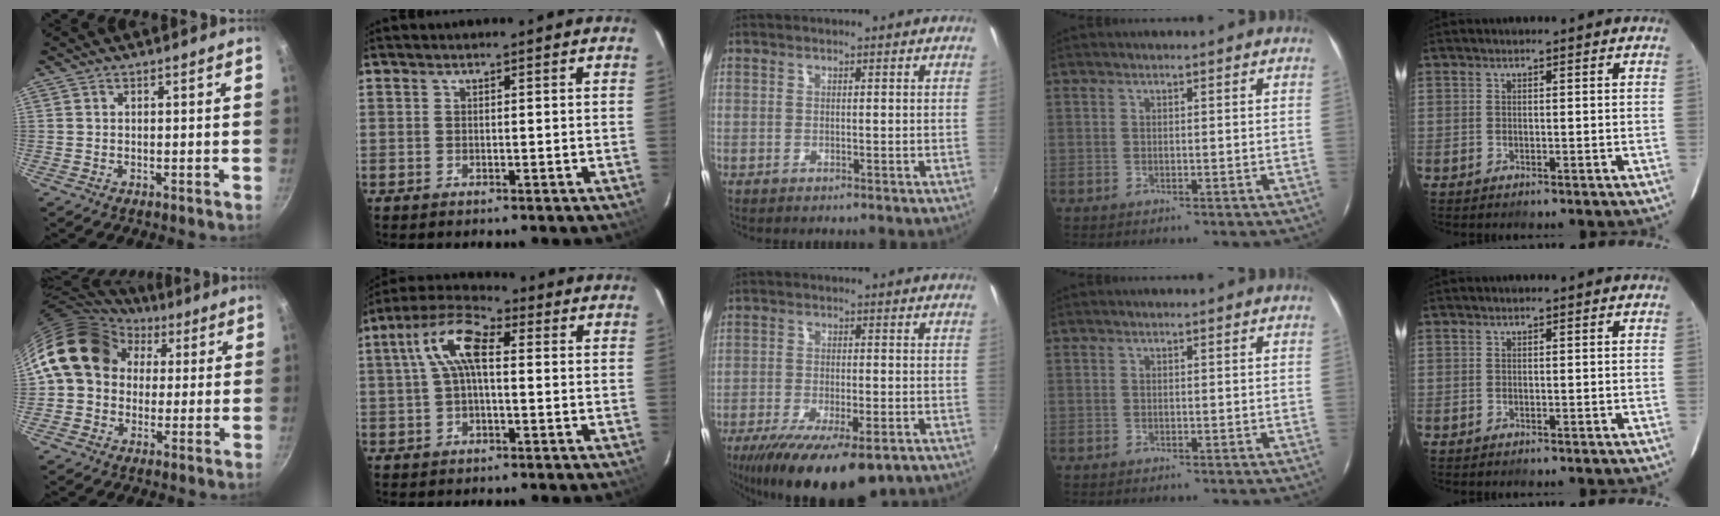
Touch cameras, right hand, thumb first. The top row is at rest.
{"thumb": {"total": 15.4, "force": [4.1, 12.4, 8.1], "torque": [-0.109, 0.027, 0.058]}, "index": {"total": 9.3, "force": [1.2, 3.9, 8.3], "torque": [-0.169, 0.030, 0.017]}, "middle": {"total": 17.6, "force": [-11.6, 5.8, 11.9], "torque": [-0.229, -0.057, -0.175]}}